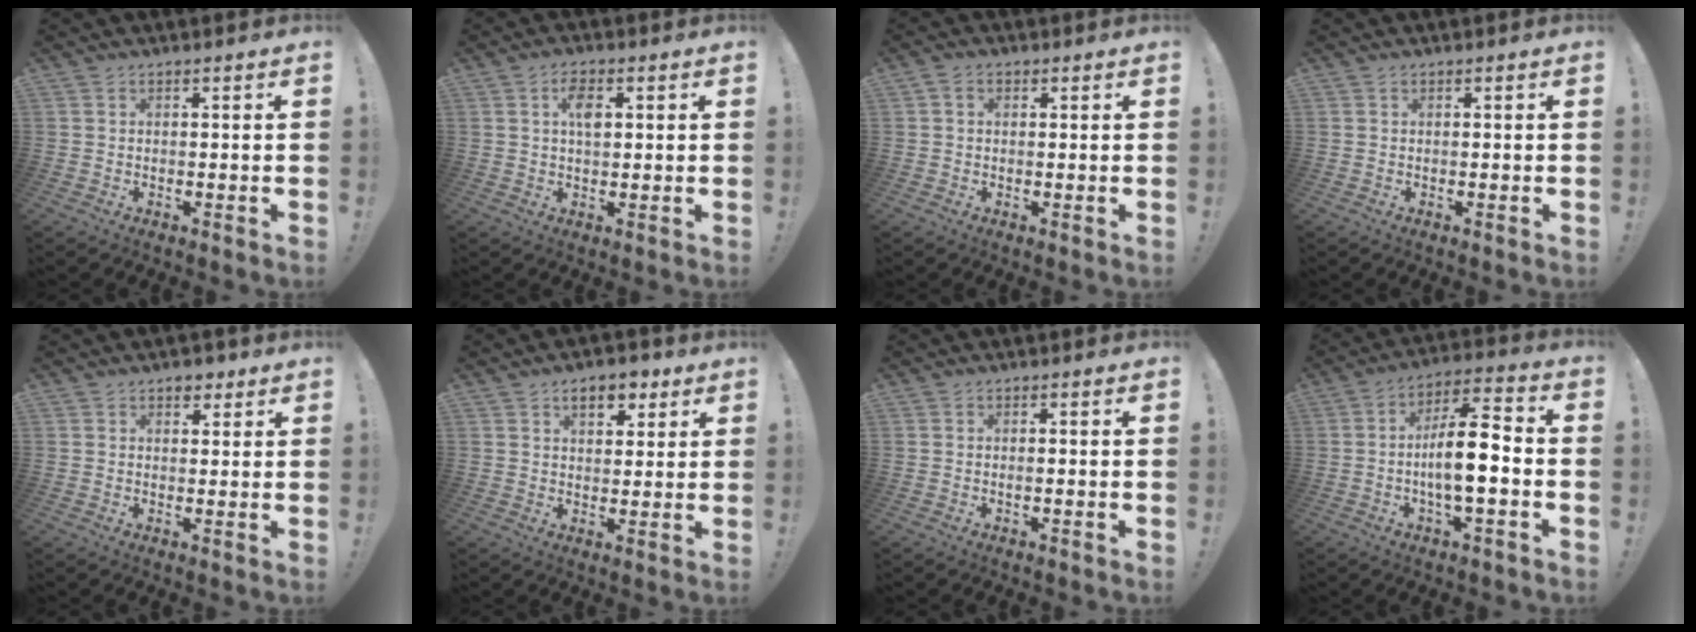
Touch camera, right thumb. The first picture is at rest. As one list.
[{"total": 5.1, "force": [1.4, 2.7, 4.0], "torque": [-0.060, -0.001, 0.020]}, {"total": 2.1, "force": [0.5, 1.7, 1.2], "torque": [-0.020, 0.006, 0.009]}, {"total": 0.0}, {"total": 3.3, "force": [2.1, 2.3, 1.2], "torque": [-0.001, -0.008, 0.033]}, {"total": 7.5, "force": [3.9, 4.3, 4.7], "torque": [-0.064, -0.005, 0.067]}, {"total": 1.1, "force": [-0.5, -0.1, 0.9], "torque": [-0.016, -0.001, -0.010]}, {"total": 13.8, "force": [-2.5, 4.1, 12.9], "torque": [-0.228, 0.011, -0.048]}]